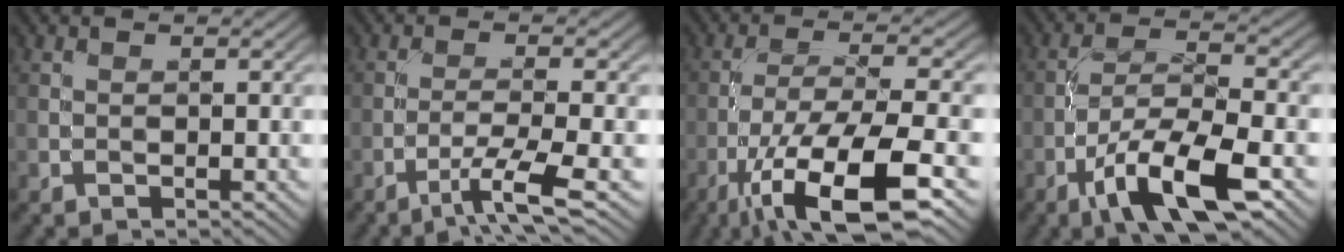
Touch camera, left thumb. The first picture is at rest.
{"total": 5.4, "force": [-3.0, 0.4, 4.4], "torque": [-0.076, 0.003, -0.060]}
{"total": 13.6, "force": [-7.2, 3.7, 10.9], "torque": [-0.214, -0.013, -0.135]}
{"total": 10.6, "force": [-5.6, 3.0, 8.5], "torque": [-0.152, 0.002, -0.107]}